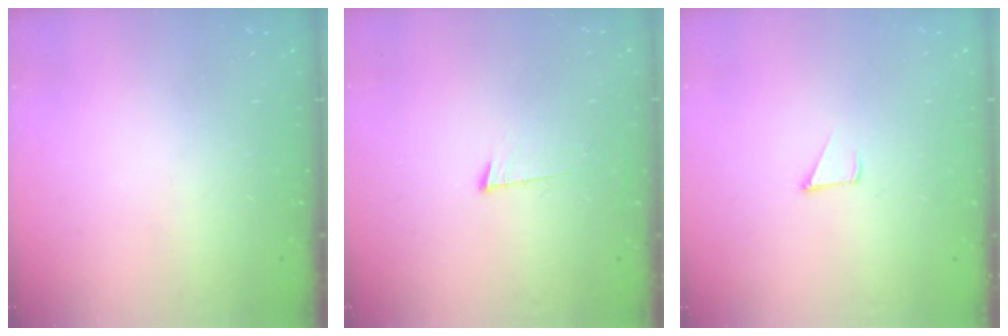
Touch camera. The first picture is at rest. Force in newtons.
{"total": 4.3, "press": 4.2, "slide": 0.5}
{"total": 1.2, "press": 1.2, "slide": 0.1}